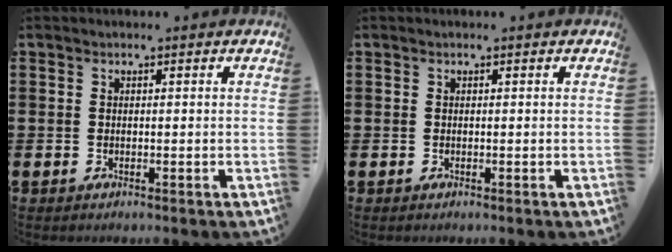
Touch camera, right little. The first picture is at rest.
{"total": 0.0}